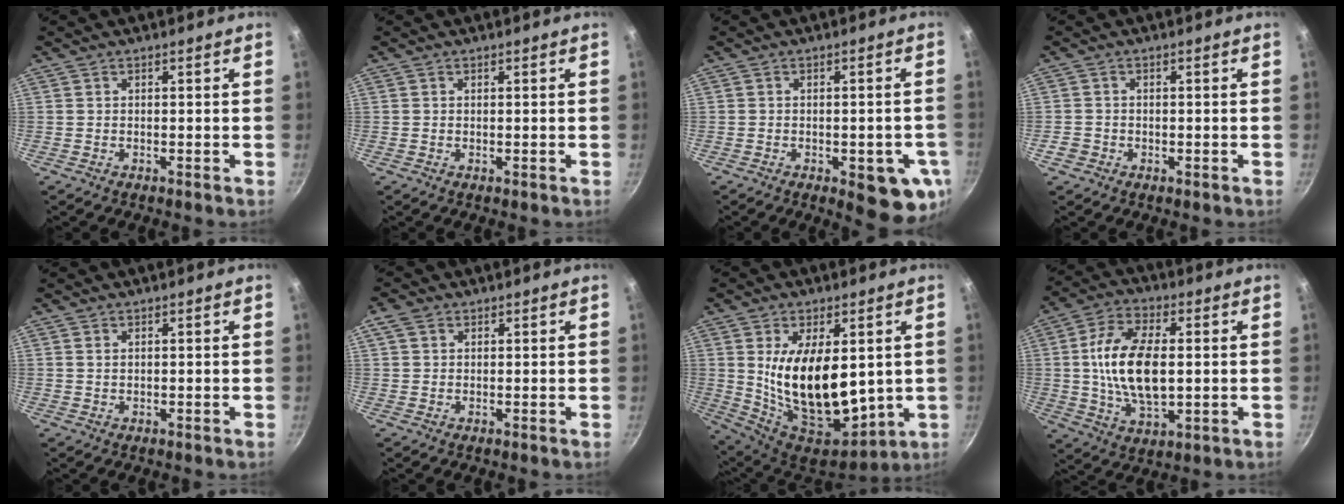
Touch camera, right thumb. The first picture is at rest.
{"total": 0.0}
{"total": 10.0, "force": [-3.2, 4.0, 8.6], "torque": [-0.066, 0.003, -0.036]}
{"total": 1.2, "force": [-0.4, 1.0, 0.5], "torque": [-0.007, 0.001, -0.008]}
{"total": 0.9, "force": [0.5, 0.5, 0.5], "torque": [-0.010, 0.002, 0.009]}
{"total": 2.9, "force": [1.2, 2.0, 1.6], "torque": [-0.028, 0.002, 0.021]}
{"total": 20.4, "force": [2.2, 11.2, 16.9], "torque": [-0.260, -0.045, 0.062]}
{"total": 15.1, "force": [0.7, 7.9, 12.9], "torque": [-0.231, 0.007, 0.013]}